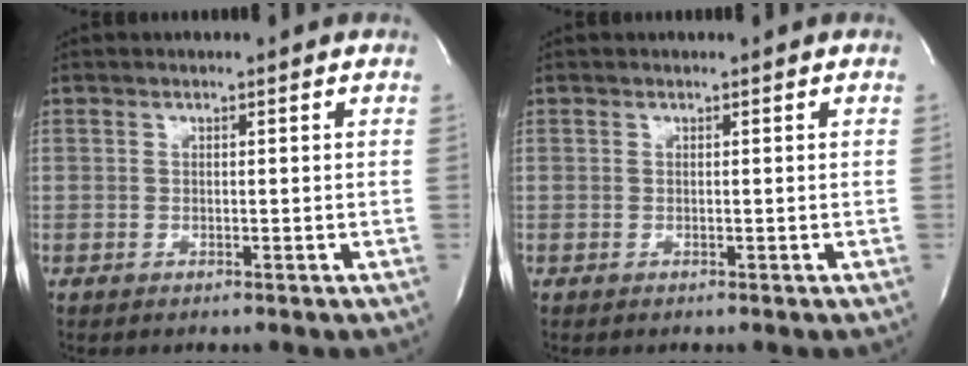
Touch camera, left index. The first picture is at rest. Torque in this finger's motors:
{"motor_torque": [-0.01, 0.01, -0.02, 0.00]}